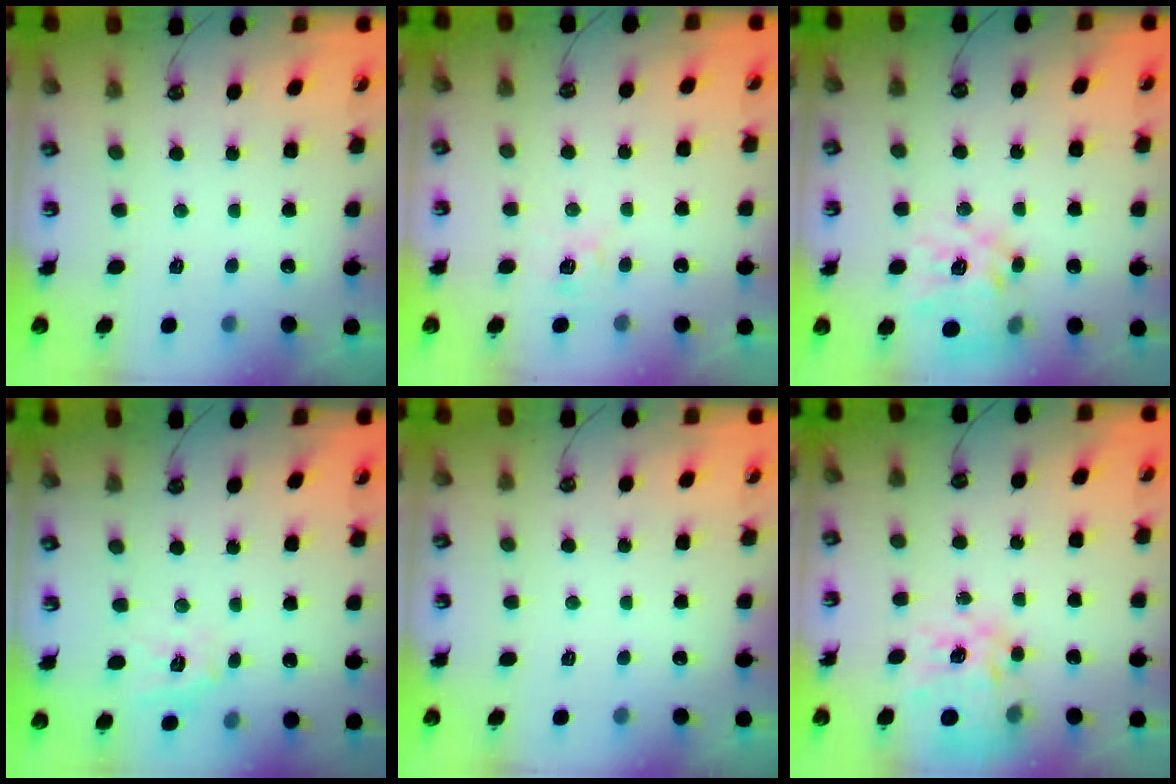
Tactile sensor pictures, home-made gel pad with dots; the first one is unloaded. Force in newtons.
{"total": 5.4, "press": 5.3, "slide": 0.5}
{"total": 15.0, "press": 14.9, "slide": 1.3}
{"total": 9.9, "press": 9.9, "slide": 0.7}
{"total": 0.0}
{"total": 15.4, "press": 15.3, "slide": 1.5}